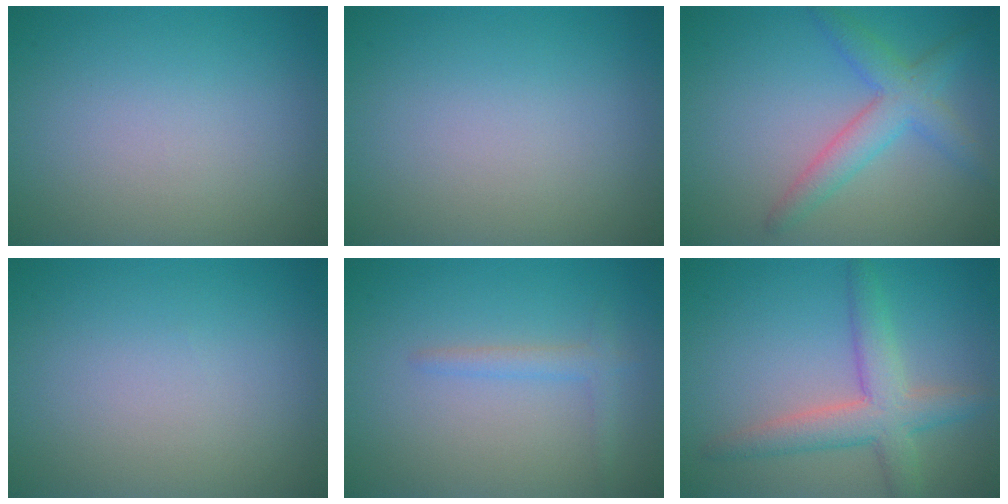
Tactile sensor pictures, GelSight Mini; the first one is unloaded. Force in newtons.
{"total": 0.0}
{"total": 3.9, "press": 3.9, "slide": 0.2}
{"total": 0.0}
{"total": 1.4, "press": 1.4, "slide": 0.2}
{"total": 4.6, "press": 4.6, "slide": 0.2}